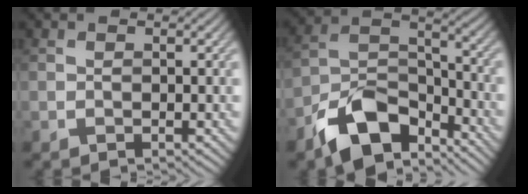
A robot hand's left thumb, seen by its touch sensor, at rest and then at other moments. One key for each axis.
{"total": 12.0, "fx": -8.4, "fy": 5.6, "fz": 6.5, "tx": -0.126, "ty": -0.005, "tz": -0.166}